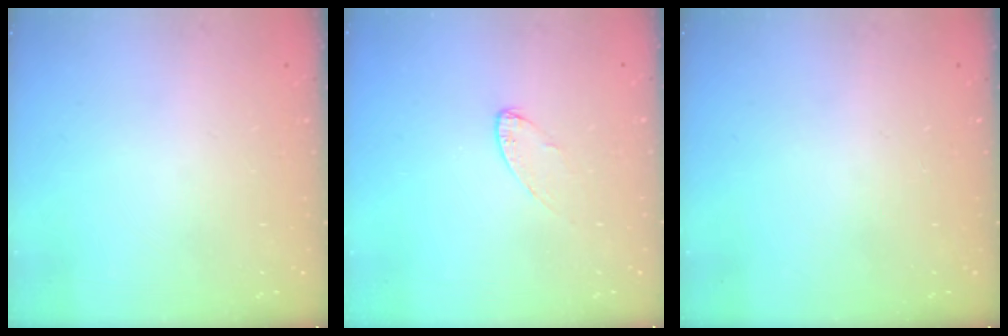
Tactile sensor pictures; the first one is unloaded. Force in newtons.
{"total": 4.3, "press": 4.3, "slide": 0.4}
{"total": 0.0}